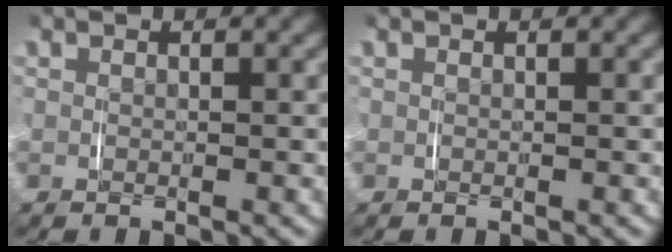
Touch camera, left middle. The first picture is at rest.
{"total": 0.0}